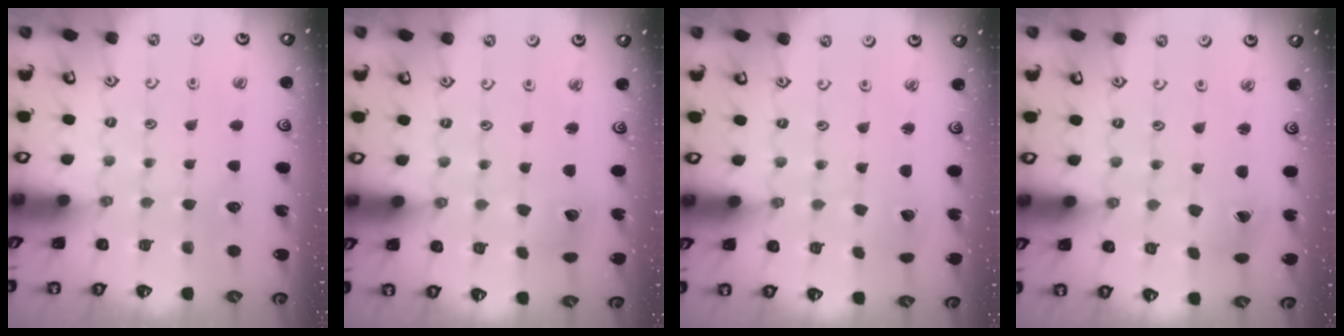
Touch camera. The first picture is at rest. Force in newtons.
{"total": 4.8, "press": 4.8, "slide": 0.6}
{"total": 1.8, "press": 1.8, "slide": 0.2}
{"total": 2.0, "press": 2.0, "slide": 0.3}